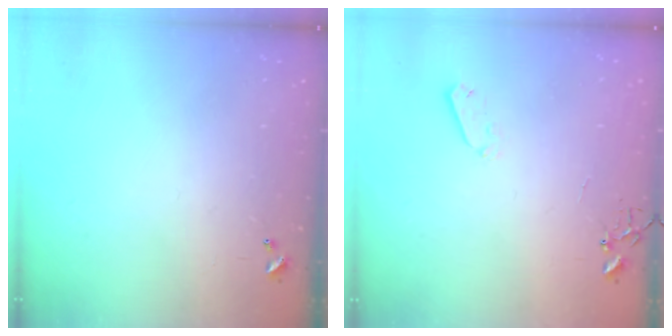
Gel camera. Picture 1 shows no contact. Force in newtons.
{"total": 4.0, "press": 3.9, "slide": 0.8}